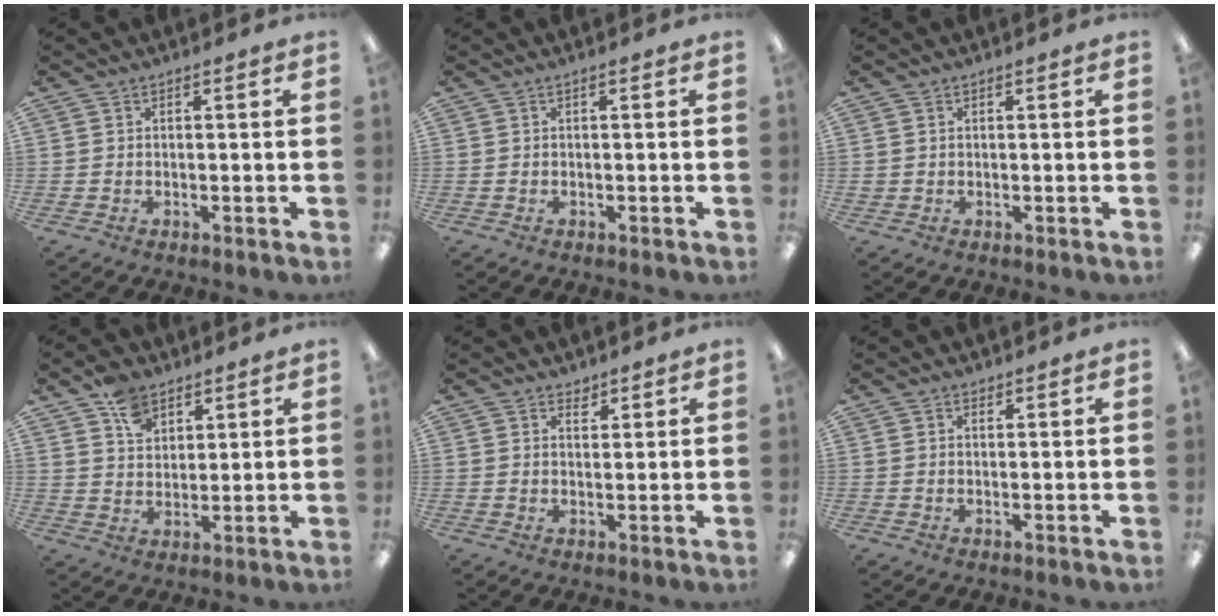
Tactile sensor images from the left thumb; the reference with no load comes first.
{"total": 0.0}
{"total": 0.9, "force": [0.4, 0.8, 0.1], "torque": [-0.002, 0.004, 0.007]}
{"total": 7.7, "force": [5.2, 5.0, 2.7], "torque": [-0.049, -0.014, 0.096]}
{"total": 2.3, "force": [2.0, 1.2, 0.2], "torque": [0.010, -0.014, 0.035]}
{"total": 1.1, "force": [0.9, 0.6, 0.1], "torque": [0.006, -0.003, 0.015]}